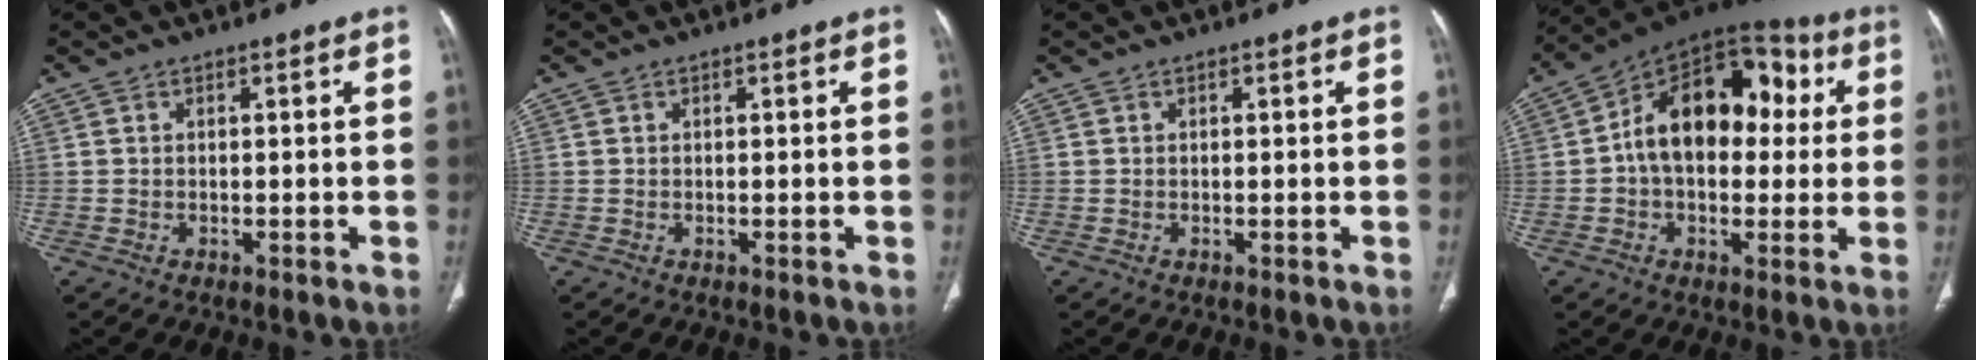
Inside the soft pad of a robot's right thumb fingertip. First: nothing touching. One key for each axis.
{"total": 0.0}
{"total": 0.0}
{"total": 19.8, "fx": 2.4, "fy": 12.7, "fz": 14.9, "tx": -0.193, "ty": 0.039, "tz": 0.028}